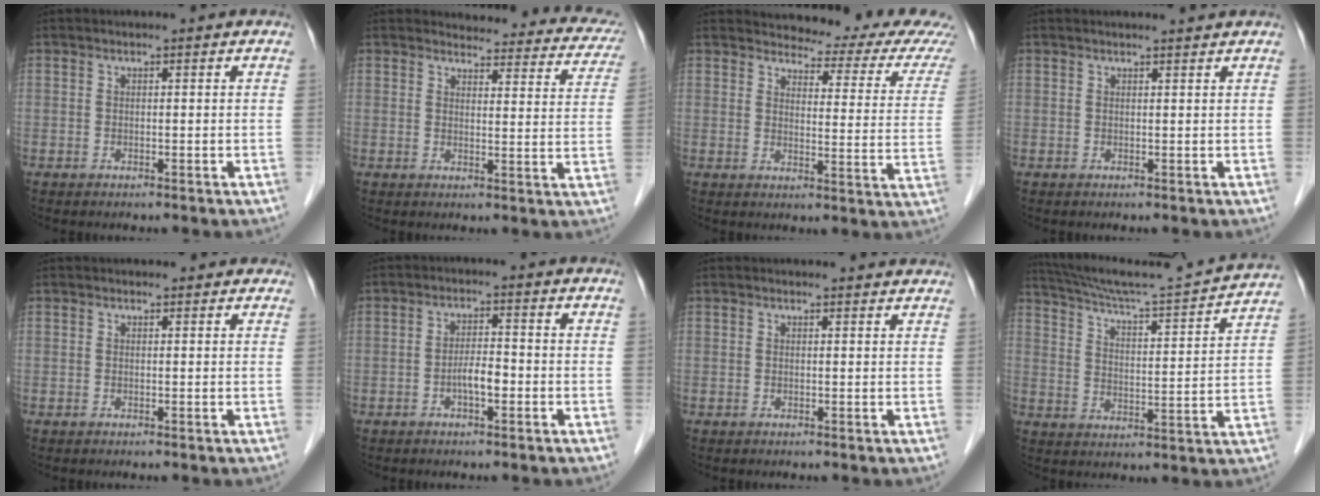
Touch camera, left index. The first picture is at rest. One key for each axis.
{"total": 16.4, "fx": 15.4, "fy": 4.7, "fz": 3.5, "tx": -0.004, "ty": -0.037, "tz": 0.142}
{"total": 12.6, "fx": 12.1, "fy": 1.5, "fz": 3.1, "tx": -0.025, "ty": -0.051, "tz": 0.120}
{"total": 1.9, "fx": 1.8, "fy": -0.4, "fz": 0.4, "tx": -0.009, "ty": 0.003, "tz": 0.025}
{"total": 2.7, "fx": 2.4, "fy": 1.2, "fz": 0.6, "tx": -0.004, "ty": 0.014, "tz": 0.018}
{"total": 3.1, "fx": -1.3, "fy": 0.9, "fz": 2.7, "tx": -0.050, "ty": 0.004, "tz": -0.024}
{"total": 3.3, "fx": 3.2, "fy": 0.6, "fz": 0.3, "tx": -0.009, "ty": 0.005, "tz": 0.027}
{"total": 18.7, "fx": 17.5, "fy": -1.6, "fz": 6.3, "tx": -0.118, "ty": -0.029, "tz": 0.251}